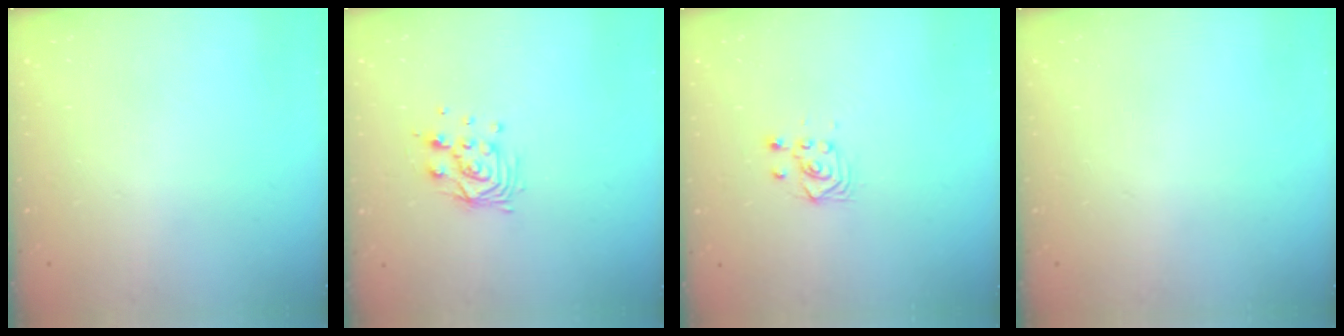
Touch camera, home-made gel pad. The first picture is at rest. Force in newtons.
{"total": 9.5, "press": 9.4, "slide": 0.8}
{"total": 2.9, "press": 2.9, "slide": 0.6}
{"total": 0.0}